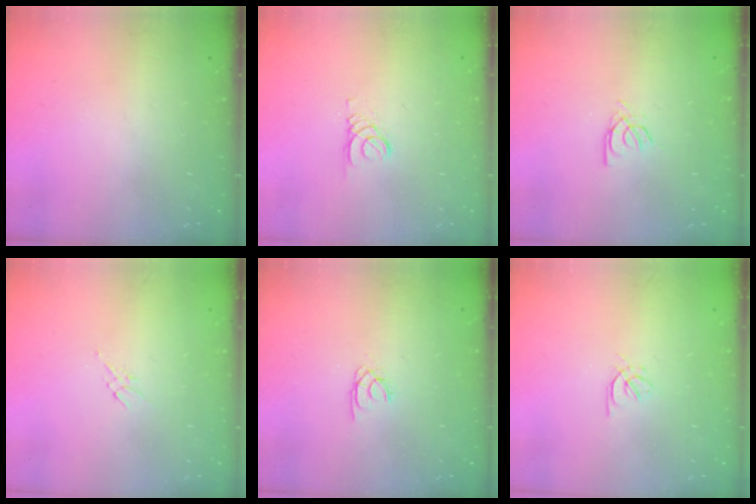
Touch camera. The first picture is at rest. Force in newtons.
{"total": 1.5, "press": 1.5, "slide": 0.1}
{"total": 2.7, "press": 2.7, "slide": 0.2}
{"total": 3.5, "press": 3.4, "slide": 0.8}
{"total": 1.5, "press": 1.4, "slide": 0.2}
{"total": 2.1, "press": 2.0, "slide": 0.6}